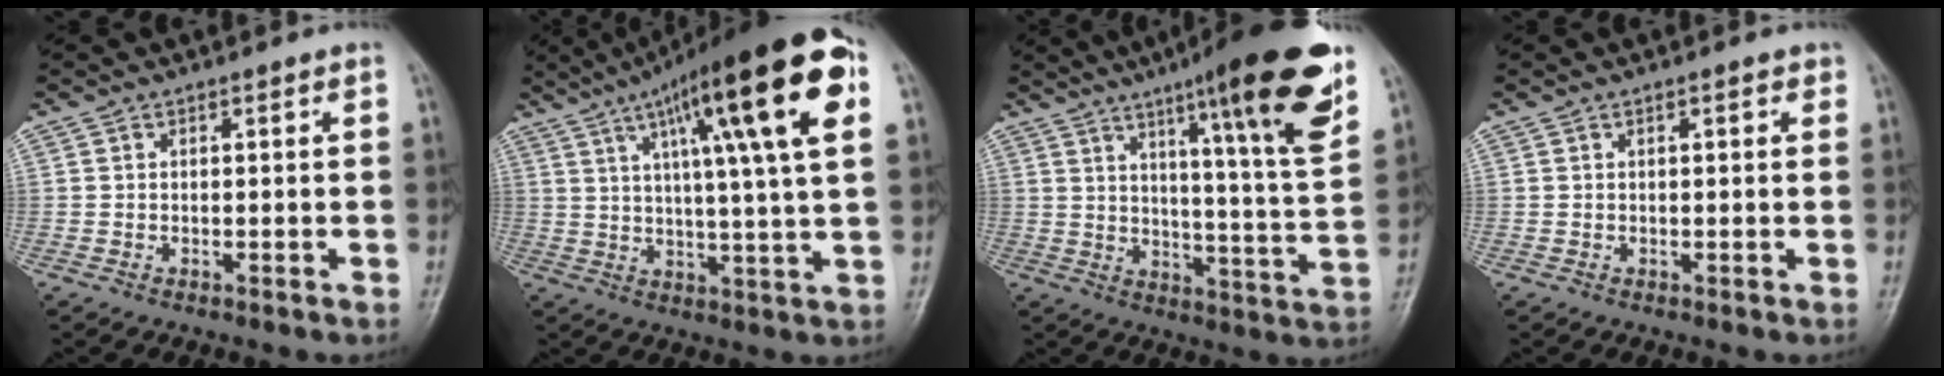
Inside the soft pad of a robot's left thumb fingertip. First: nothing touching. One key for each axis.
{"total": 22.4, "fx": 9.1, "fy": 3.5, "fz": 20.2, "tx": -0.304, "ty": 0.003, "tz": 0.132}
{"total": 20.6, "fx": 11.7, "fy": 2.1, "fz": 16.9, "tx": -0.214, "ty": -0.052, "tz": 0.169}
{"total": 1.2, "fx": 0.6, "fy": 0.5, "fz": 1.0, "tx": -0.012, "ty": 0.001, "tz": 0.006}